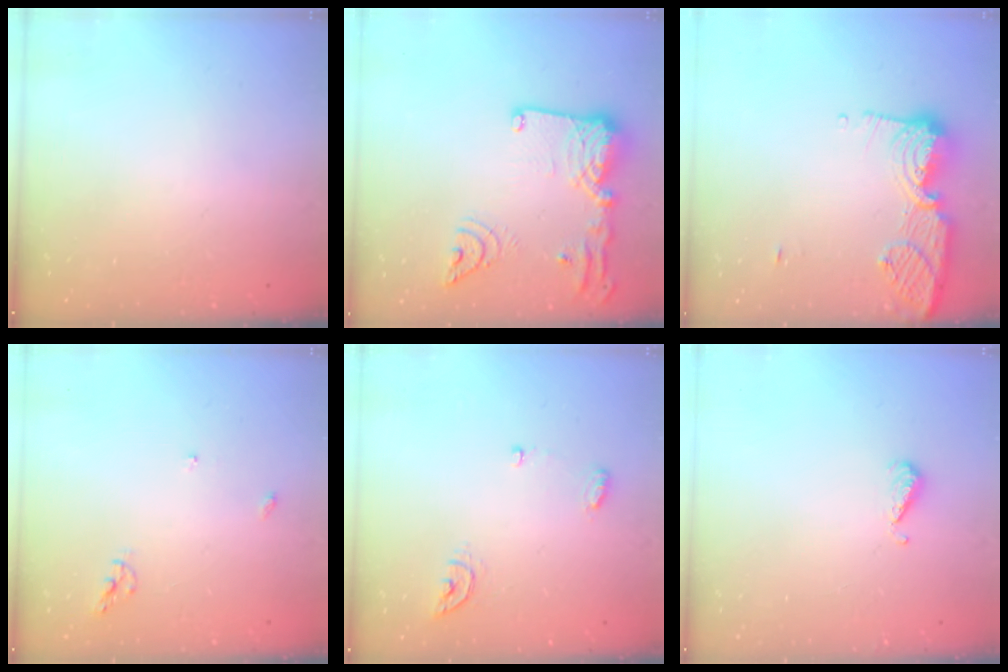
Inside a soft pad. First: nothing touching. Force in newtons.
{"total": 20.1, "press": 19.9, "slide": 2.3}
{"total": 12.0, "press": 12.0, "slide": 1.1}
{"total": 5.6, "press": 5.6, "slide": 0.7}
{"total": 5.5, "press": 5.5, "slide": 0.5}
{"total": 4.8, "press": 4.7, "slide": 0.9}